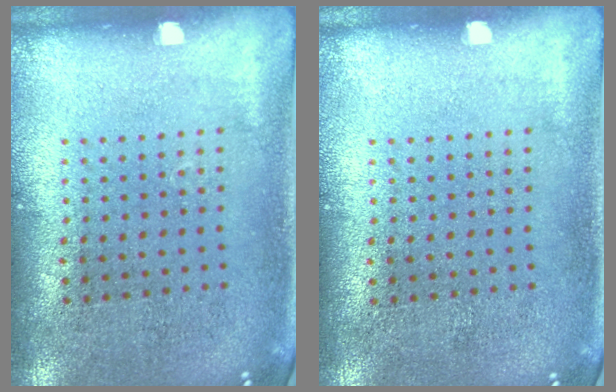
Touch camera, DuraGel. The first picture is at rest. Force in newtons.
{"total": 0.0}